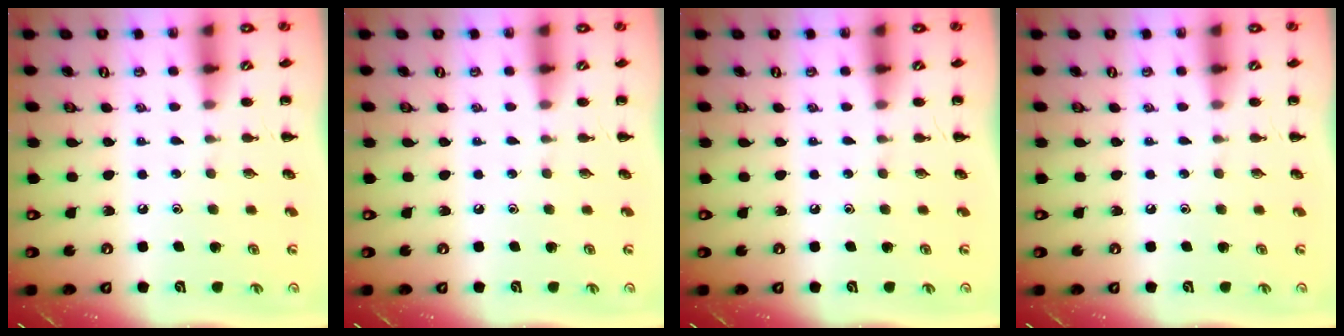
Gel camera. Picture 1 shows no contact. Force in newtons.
{"total": 0.0}
{"total": 0.0}
{"total": 0.0}